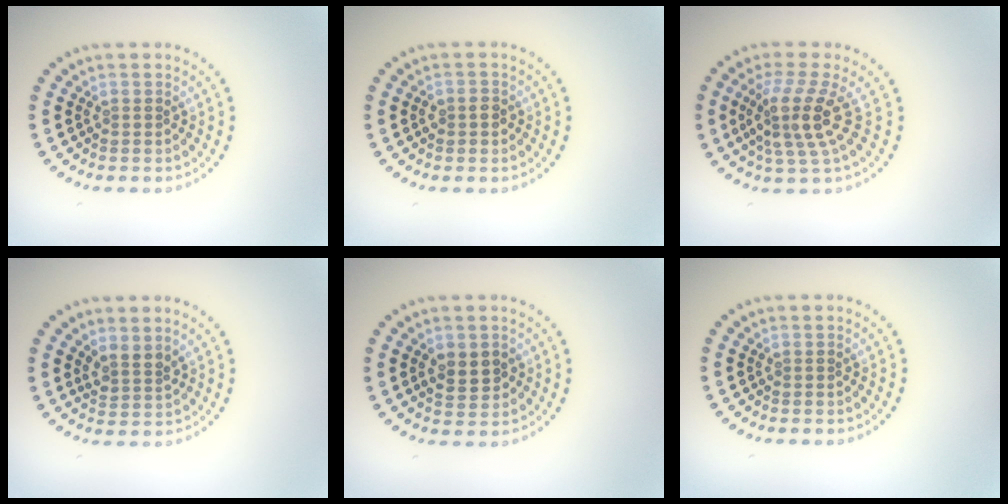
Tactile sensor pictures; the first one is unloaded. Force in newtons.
{"total": 1.4, "press": 1.4, "slide": 0.5}
{"total": 4.2, "press": 3.2, "slide": 2.7}
{"total": 1.8, "press": 1.3, "slide": 1.2}
{"total": 2.4, "press": 2.4, "slide": 0.2}
{"total": 0.0}